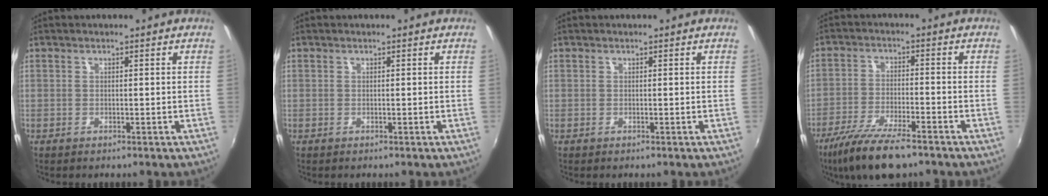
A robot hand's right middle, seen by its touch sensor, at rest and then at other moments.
{"total": 0.0}
{"total": 0.0}
{"total": 12.7, "force": [-9.4, 3.2, 8.0], "torque": [-0.175, -0.034, -0.167]}